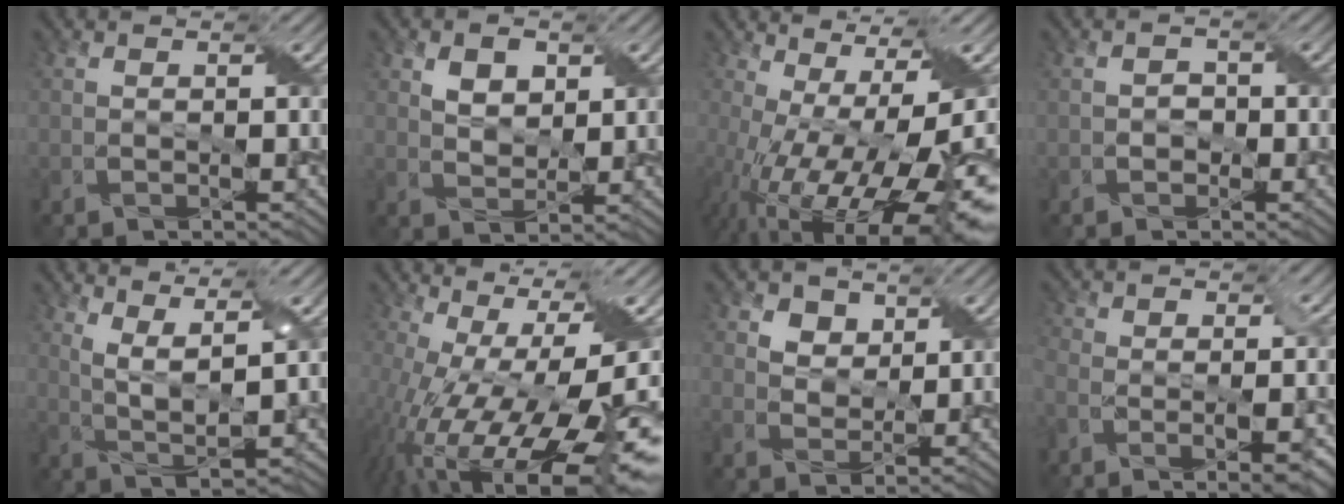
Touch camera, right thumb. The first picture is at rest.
{"total": 3.5, "force": [1.7, 2.4, 1.9], "torque": [-0.041, -0.001, 0.031]}
{"total": 17.8, "force": [-5.6, 5.6, 15.9], "torque": [-0.275, -0.025, -0.078]}
{"total": 1.2, "force": [-0.5, 1.1, 0.0], "torque": [0.002, 0.002, -0.011]}
{"total": 5.4, "force": [3.1, 1.3, 4.2], "torque": [-0.089, -0.004, 0.061]}
{"total": 20.1, "force": [-5.4, 6.7, 18.1], "torque": [-0.313, -0.030, -0.073]}
{"total": 3.7, "force": [2.2, 2.7, 1.3], "torque": [-0.034, -0.008, 0.036]}
{"total": 9.6, "force": [-5.4, 4.4, 6.7], "torque": [-0.095, -0.005, -0.067]}